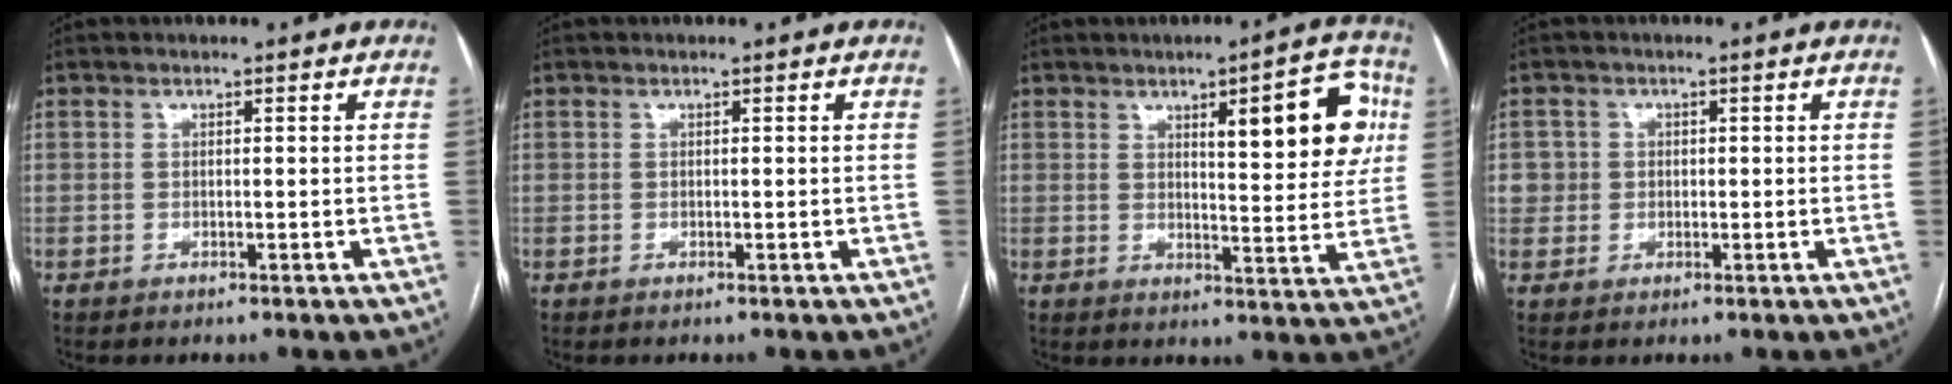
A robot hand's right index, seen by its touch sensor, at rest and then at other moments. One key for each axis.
{"total": 0.0}
{"total": 11.4, "fx": 3.9, "fy": 2.8, "fz": 10.4, "tx": -0.127, "ty": 0.014, "tz": 0.049}
{"total": 2.8, "fx": 0.4, "fy": 2.8, "fz": 0.0, "tx": 0.017, "ty": 0.008, "tz": 0.006}